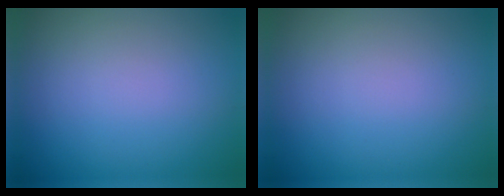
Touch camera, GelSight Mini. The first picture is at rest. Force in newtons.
{"total": 0.0}